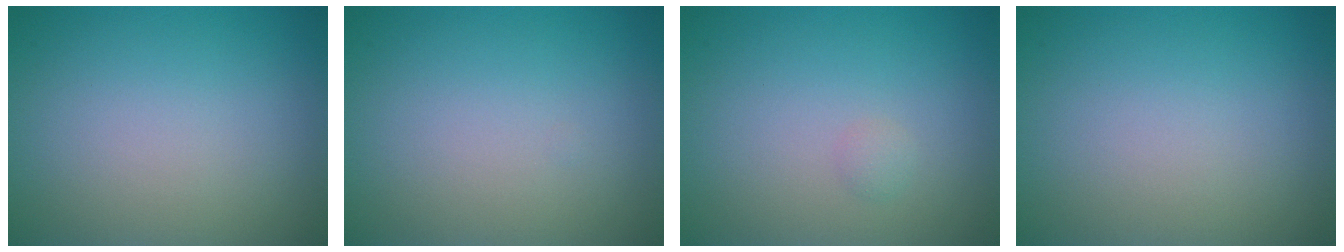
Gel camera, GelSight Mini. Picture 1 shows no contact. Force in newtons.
{"total": 0.0}
{"total": 0.6, "press": 0.6, "slide": 0.1}
{"total": 0.0}